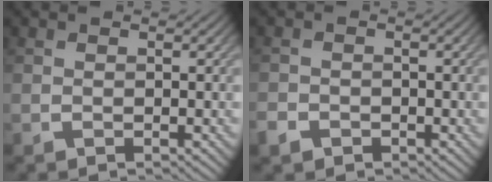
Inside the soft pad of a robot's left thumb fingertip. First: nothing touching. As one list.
[{"total": 2.4, "force": [-1.5, 1.7, 0.7], "torque": [-0.019, -0.007, -0.036]}]